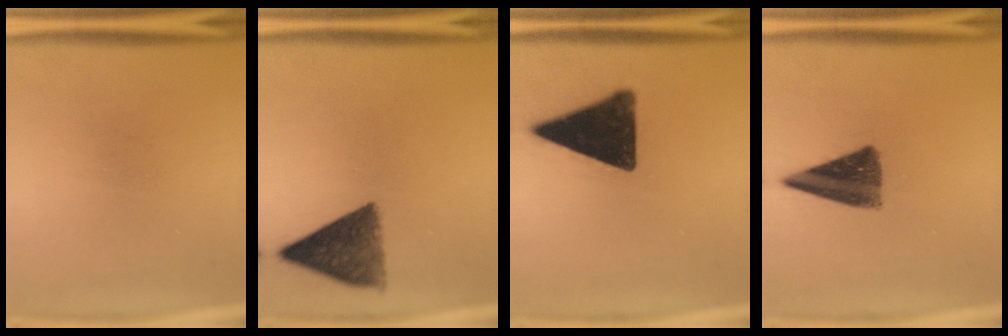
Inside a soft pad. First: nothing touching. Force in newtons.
{"total": 9.2}
{"total": 16.8}
{"total": 10.6}